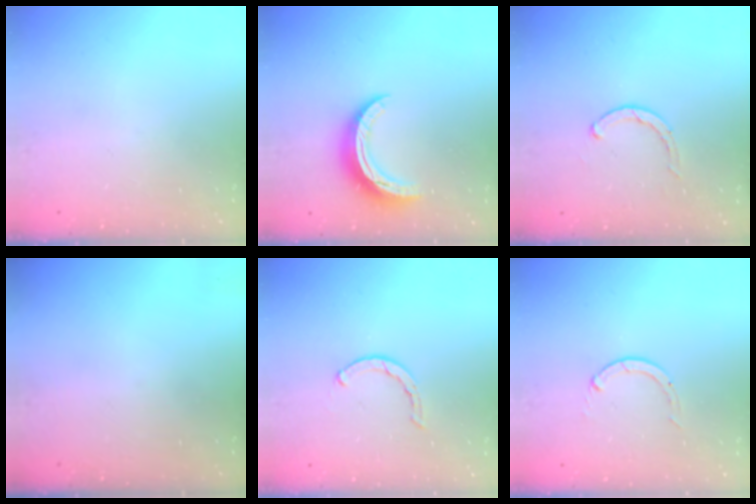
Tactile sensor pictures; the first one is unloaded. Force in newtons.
{"total": 10.3, "press": 10.3, "slide": 0.3}
{"total": 1.9, "press": 1.8, "slide": 0.3}
{"total": 0.0}
{"total": 0.5, "press": 0.5, "slide": 0.2}
{"total": 0.0}